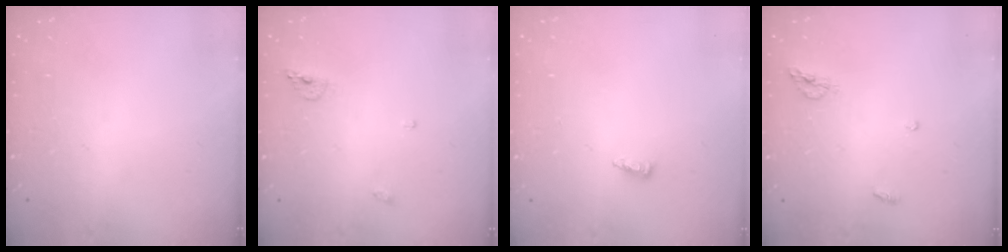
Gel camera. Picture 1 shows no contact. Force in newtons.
{"total": 5.6, "press": 5.5, "slide": 0.9}
{"total": 3.7, "press": 3.6, "slide": 0.4}
{"total": 4.7, "press": 4.7, "slide": 0.2}